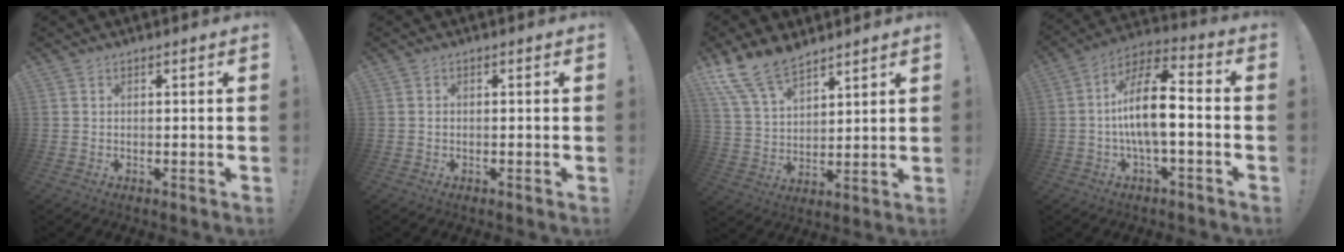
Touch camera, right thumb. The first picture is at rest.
{"total": 0.6, "force": [-0.5, 0.1, 0.2], "torque": [-0.008, 0.002, -0.009]}
{"total": 13.2, "force": [10.4, 6.0, 5.5], "torque": [-0.110, -0.063, 0.199]}
{"total": 14.6, "force": [-1.6, 5.4, 13.5], "torque": [-0.239, 0.012, -0.031]}